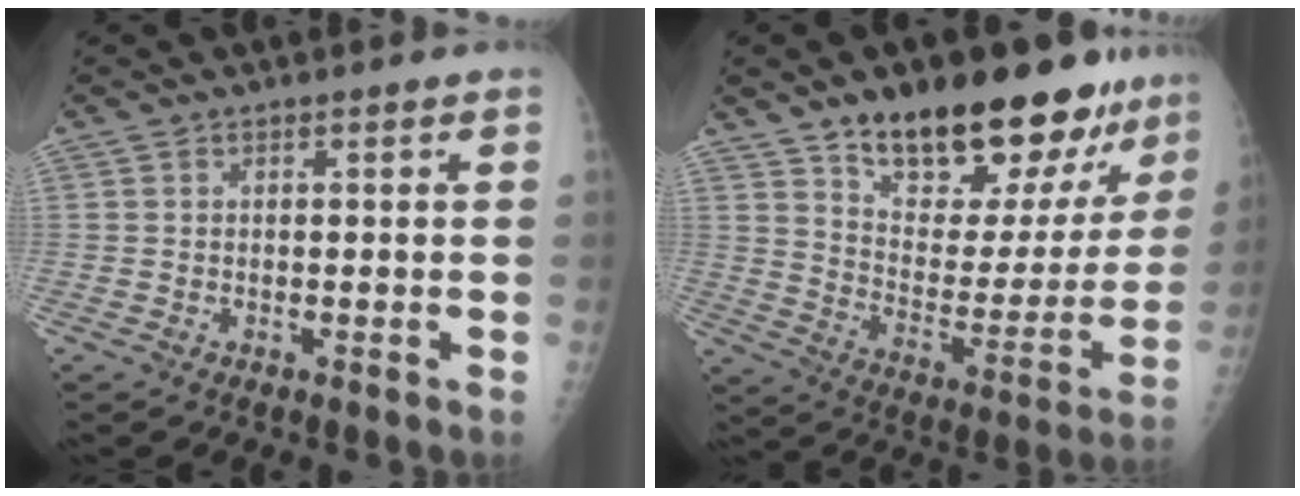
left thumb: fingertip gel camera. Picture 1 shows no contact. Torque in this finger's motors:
{"motor_torque": [0.24, 0.74, 1.40, -1.38, 0.29]}